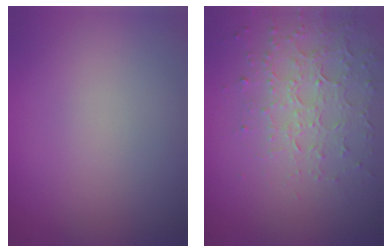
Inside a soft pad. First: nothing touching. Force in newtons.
{"total": 4.5, "press": 3.3, "slide": 3.1}